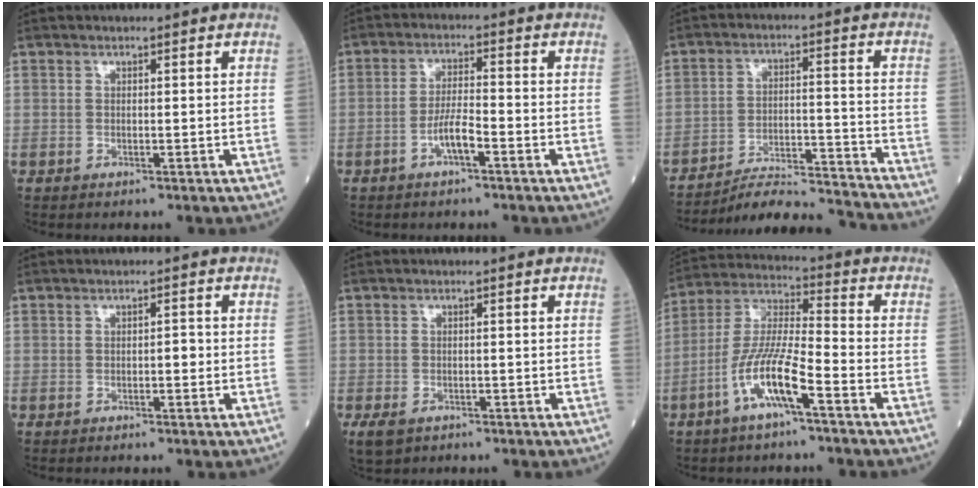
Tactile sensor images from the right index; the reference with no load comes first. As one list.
[{"total": 4.2, "force": [-2.1, 0.6, 3.6], "torque": [-0.069, 0.008, -0.039]}, {"total": 14.8, "force": [-14.5, -0.6, 2.9], "torque": [-0.042, 0.008, -0.220]}, {"total": 1.2, "force": [-0.2, 0.5, 1.0], "torque": [-0.010, 0.004, -0.006]}, {"total": 3.0, "force": [-1.8, 1.9, 1.5], "torque": [-0.033, -0.005, -0.025]}, {"total": 10.7, "force": [-5.1, 1.2, 9.4], "torque": [-0.194, 0.002, -0.103]}]